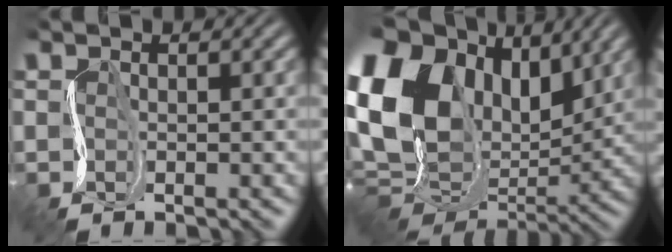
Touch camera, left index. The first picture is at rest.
{"total": 18.2, "force": [5.4, 12.0, 12.5], "torque": [-0.258, 0.035, 0.102]}